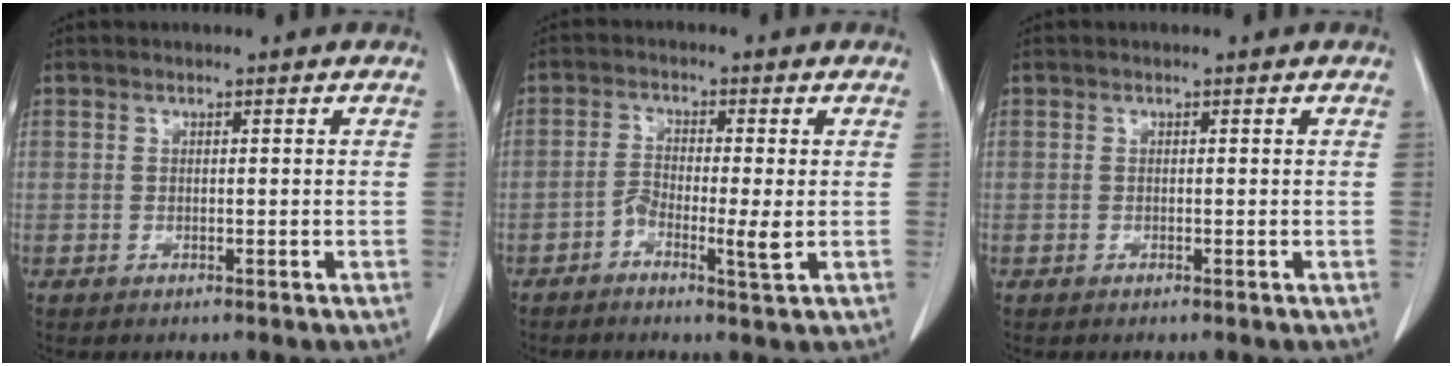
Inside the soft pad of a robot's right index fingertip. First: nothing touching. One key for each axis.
{"total": 4.1, "fx": -1.4, "fy": 0.7, "fz": 3.8, "tx": -0.069, "ty": 0.001, "tz": -0.025}
{"total": 0.0}